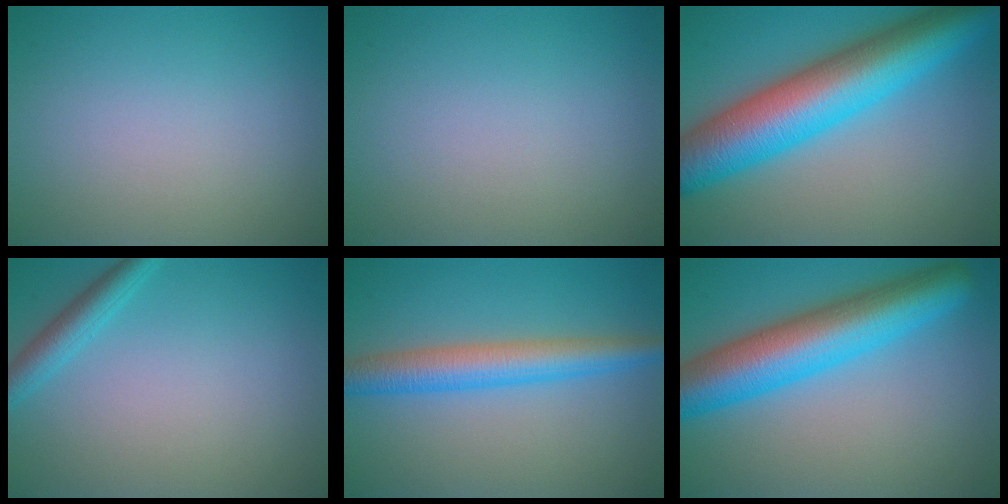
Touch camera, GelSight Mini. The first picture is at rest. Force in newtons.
{"total": 0.0}
{"total": 12.1, "press": 12.1, "slide": 0.2}
{"total": 2.4, "press": 2.4, "slide": 0.1}
{"total": 4.9, "press": 4.9, "slide": 0.1}
{"total": 9.5, "press": 9.5, "slide": 0.2}